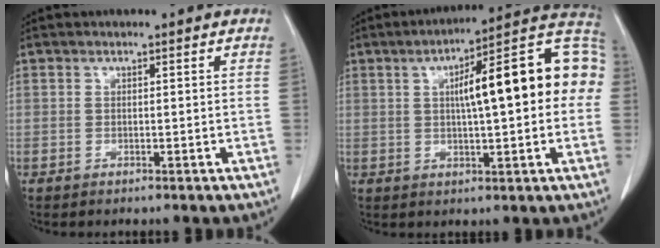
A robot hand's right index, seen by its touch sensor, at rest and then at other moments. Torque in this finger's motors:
{"motor_torque": [1.34, 0.74, 0.77, 0.14]}